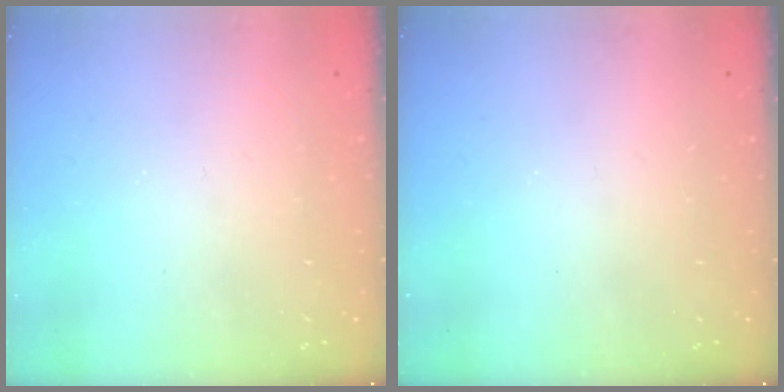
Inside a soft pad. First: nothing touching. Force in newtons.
{"total": 0.0}